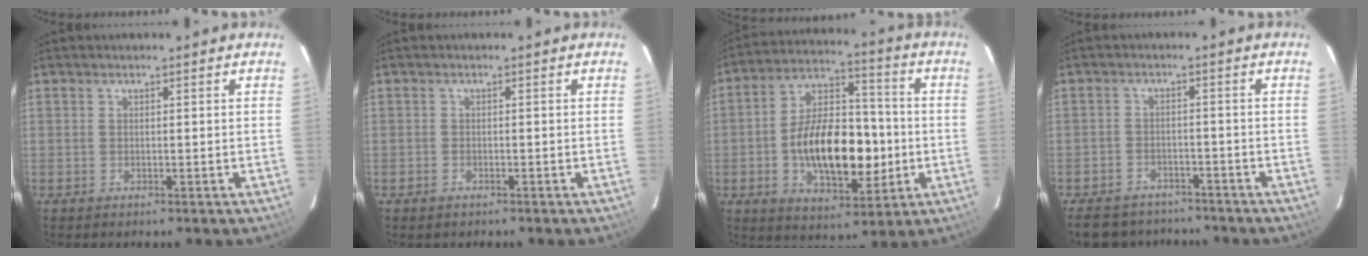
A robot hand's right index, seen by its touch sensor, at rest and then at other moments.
{"total": 1.2, "force": [-0.8, 0.8, 0.1], "torque": [-0.006, 0.002, -0.012]}
{"total": 18.3, "force": [-3.0, 9.9, 15.1], "torque": [-0.267, 0.018, -0.041]}
{"total": 13.3, "force": [-10.7, 6.6, 4.4], "torque": [-0.122, 0.014, -0.149]}